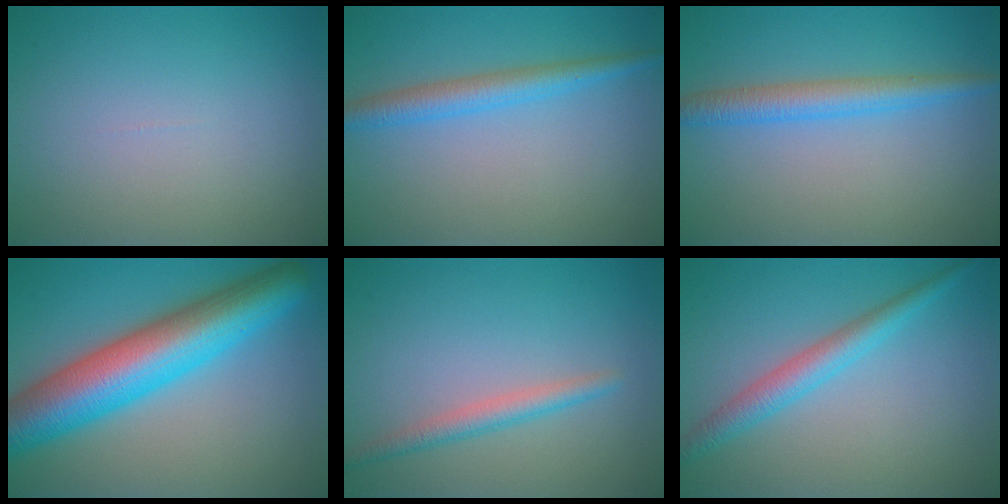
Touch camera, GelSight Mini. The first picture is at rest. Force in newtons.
{"total": 3.0, "press": 3.0, "slide": 0.1}
{"total": 3.3, "press": 3.3, "slide": 0.1}
{"total": 11.0, "press": 11.0, "slide": 0.2}
{"total": 2.1, "press": 2.1, "slide": 0.1}
{"total": 3.1, "press": 3.1, "slide": 0.1}